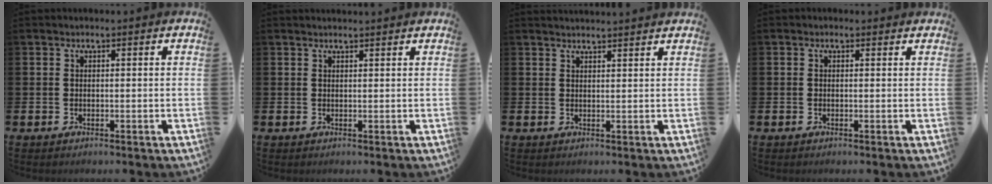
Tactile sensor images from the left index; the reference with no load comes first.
{"total": 0.9, "force": [0.9, 0.0, 0.1], "torque": [0.006, -0.003, 0.015]}
{"total": 2.0, "force": [2.0, -0.1, -0.1], "torque": [0.007, -0.013, 0.035]}
{"total": 0.0}